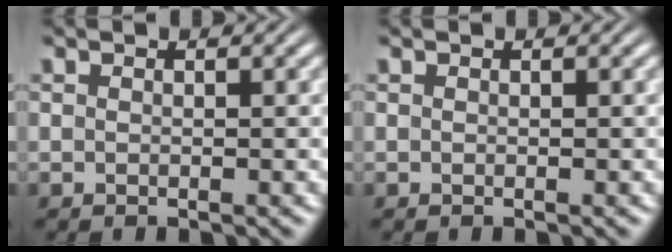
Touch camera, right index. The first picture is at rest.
{"total": 0.0}